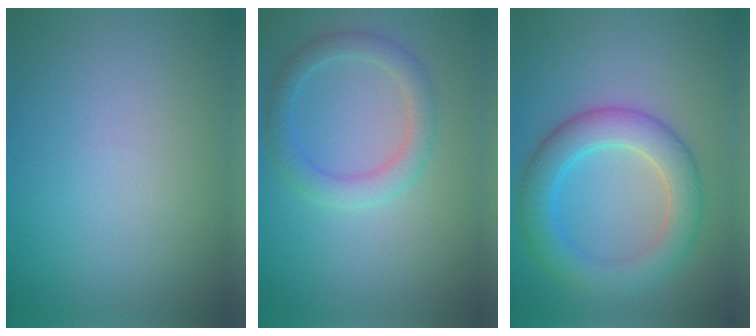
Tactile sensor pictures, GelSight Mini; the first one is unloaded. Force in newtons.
{"total": 2.8, "press": 2.8, "slide": 0.1}
{"total": 5.4, "press": 5.4, "slide": 0.1}